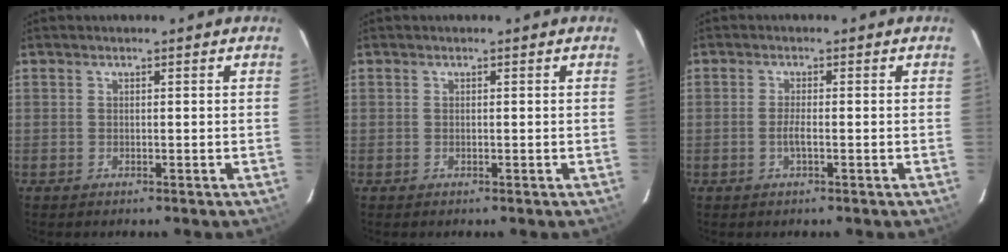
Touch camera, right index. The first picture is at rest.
{"total": 0.0}
{"total": 1.7, "force": [-0.7, 0.1, 1.6], "torque": [-0.033, -0.003, -0.013]}